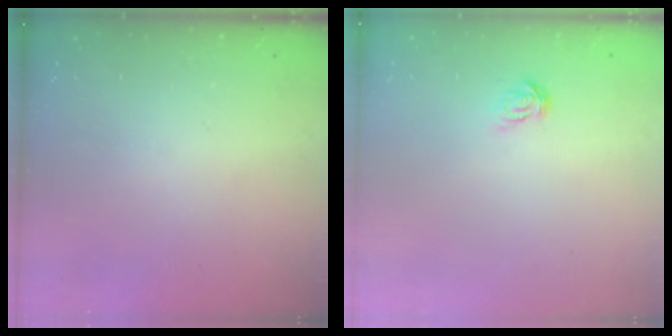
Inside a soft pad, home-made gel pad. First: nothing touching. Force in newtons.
{"total": 4.4, "press": 4.4, "slide": 0.3}